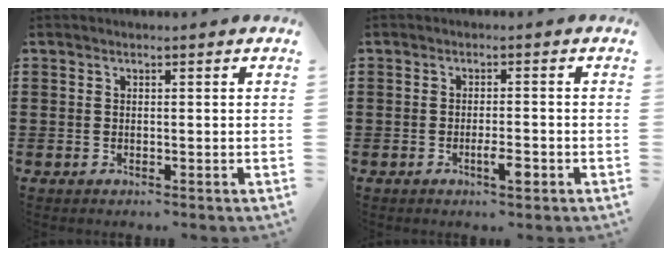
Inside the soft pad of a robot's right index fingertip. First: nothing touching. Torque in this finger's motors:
{"motor_torque": [1.34, 0.50, 0.52, 0.14]}